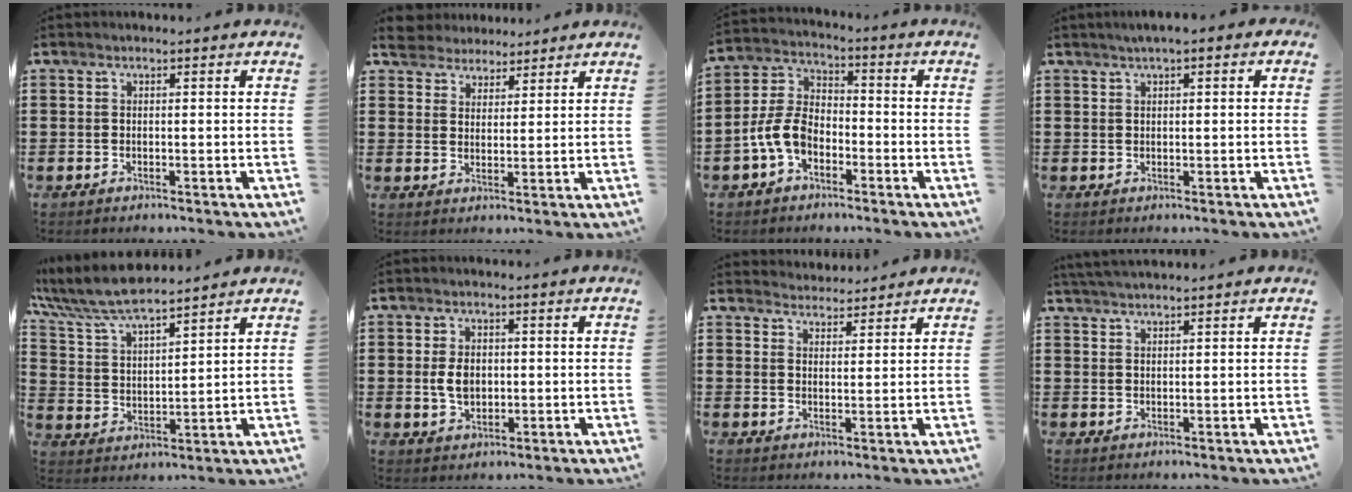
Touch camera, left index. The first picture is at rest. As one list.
[{"total": 4.5, "force": [4.2, 1.8, 0.1], "torque": [-0.022, -0.004, 0.078]}, {"total": 6.9, "force": [-3.4, 4.1, 4.4], "torque": [-0.120, 0.004, -0.075]}, {"total": 1.3, "force": [0.6, 0.4, 1.1], "torque": [-0.022, 0.004, 0.009]}, {"total": 7.6, "force": [6.9, 1.1, 2.9], "torque": [-0.085, -0.028, 0.122]}, {"total": 4.5, "force": [0.2, 2.9, 3.4], "torque": [-0.068, 0.004, -0.002]}, {"total": 3.0, "force": [3.0, 0.6, -0.3], "torque": [-0.003, -0.006, 0.057]}, {"total": 2.4, "force": [2.3, -0.1, 0.6], "torque": [-0.017, 0.001, 0.044]}]